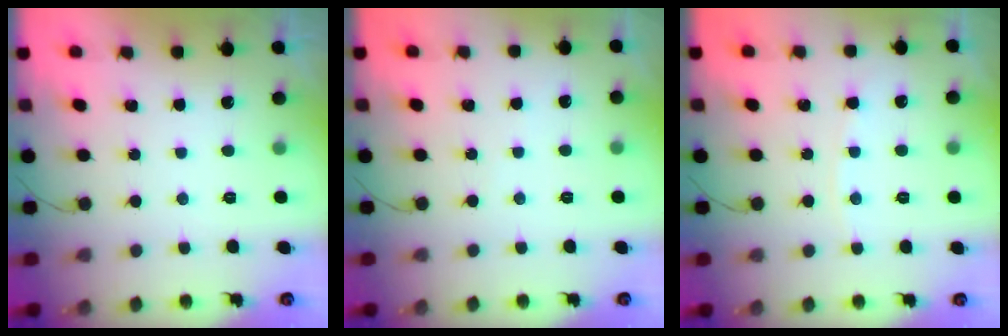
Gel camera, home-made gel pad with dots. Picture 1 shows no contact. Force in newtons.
{"total": 3.0, "press": 3.0, "slide": 0.4}
{"total": 4.1, "press": 4.0, "slide": 0.6}